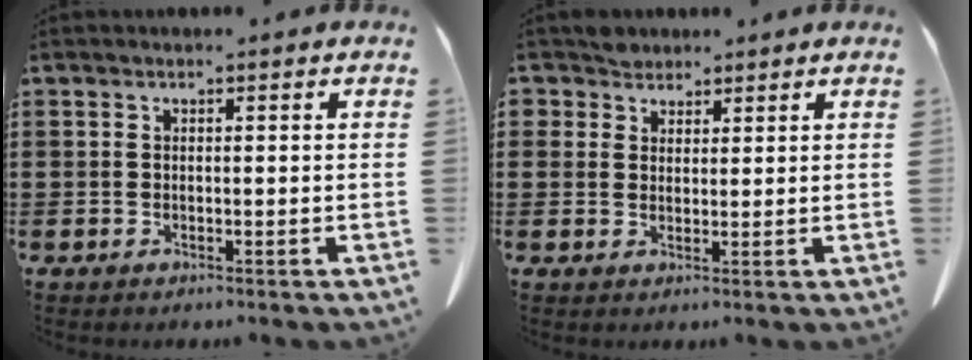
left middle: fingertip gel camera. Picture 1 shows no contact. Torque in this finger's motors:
{"motor_torque": [0.16, -0.14, 0.01, 0.01]}